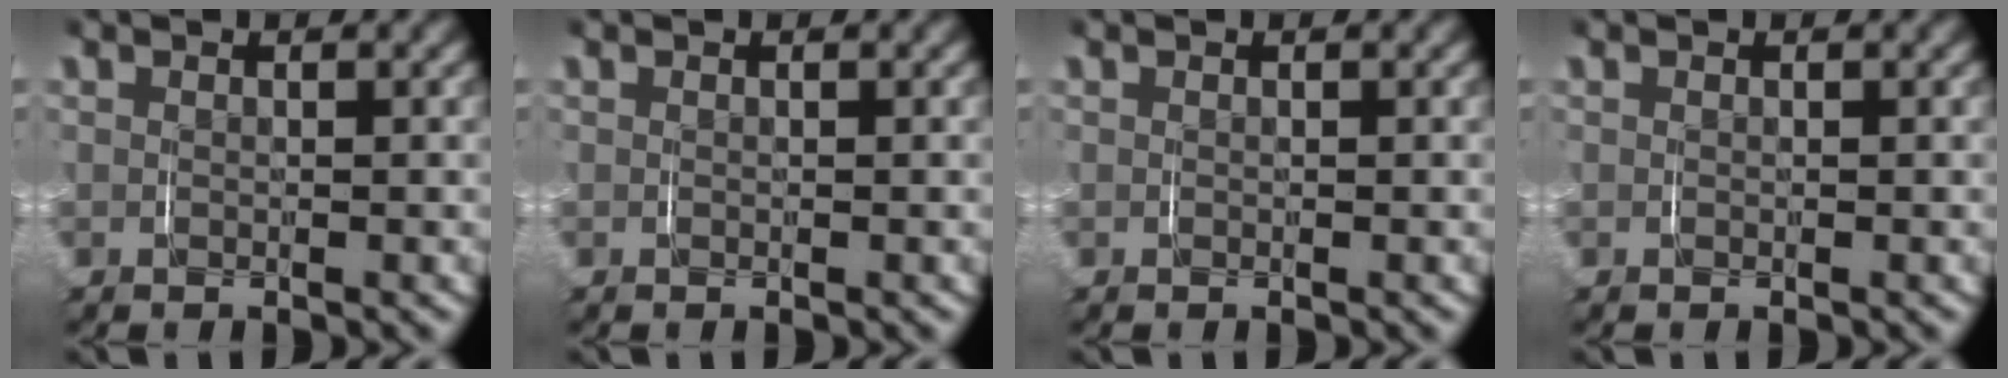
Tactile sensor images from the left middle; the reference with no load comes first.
{"total": 0.0}
{"total": 0.0}
{"total": 0.0}